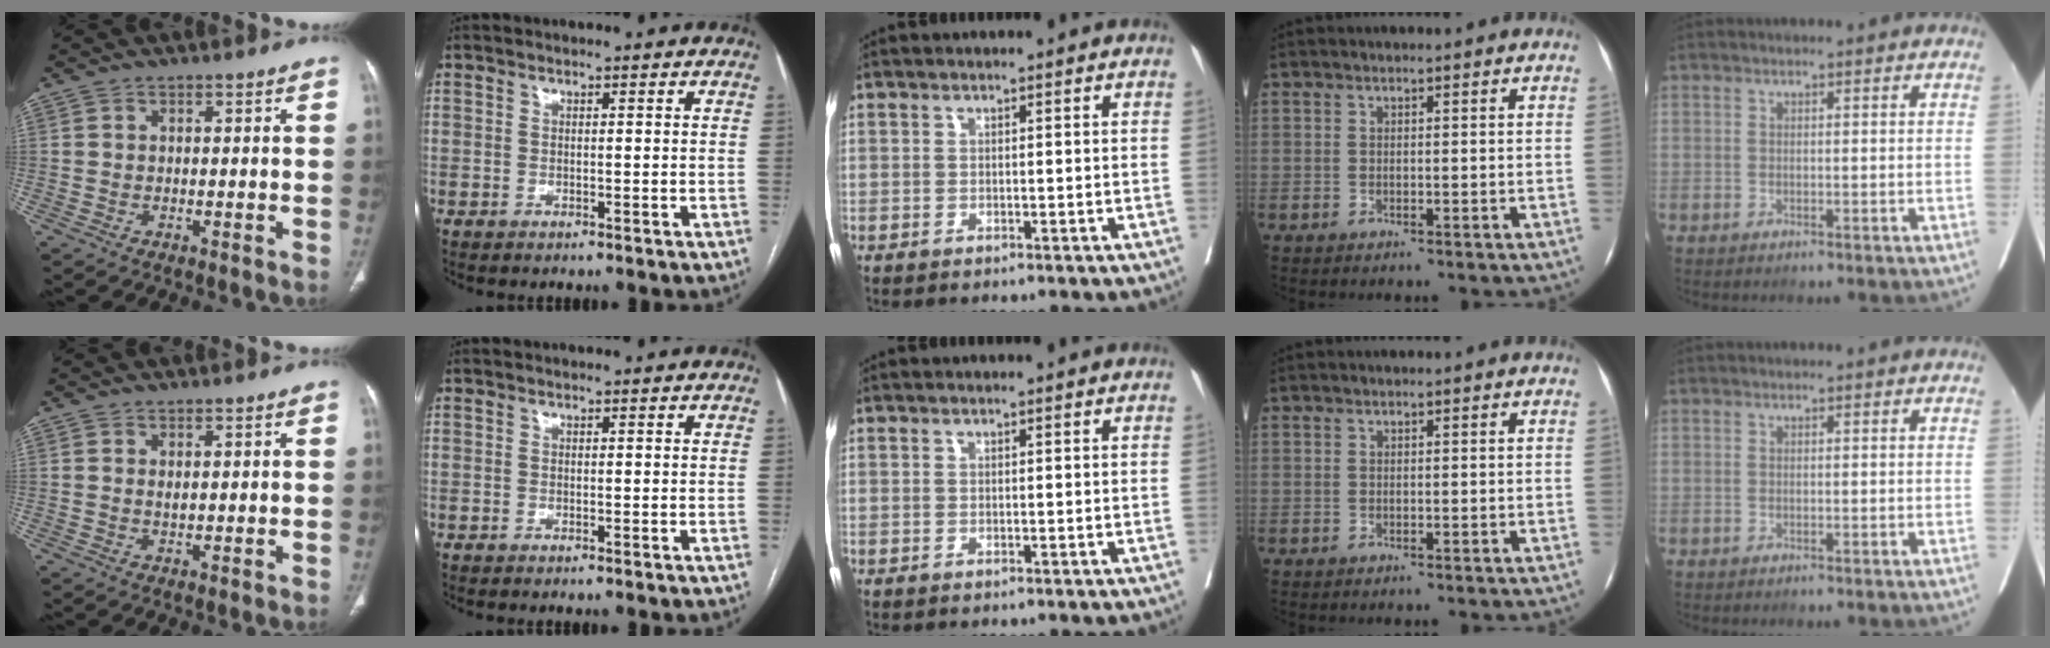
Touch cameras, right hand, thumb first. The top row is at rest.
{"thumb": {"total": 1.1, "force": [0.3, 0.5, 0.9], "torque": [-0.017, -0.004, 0.007]}}